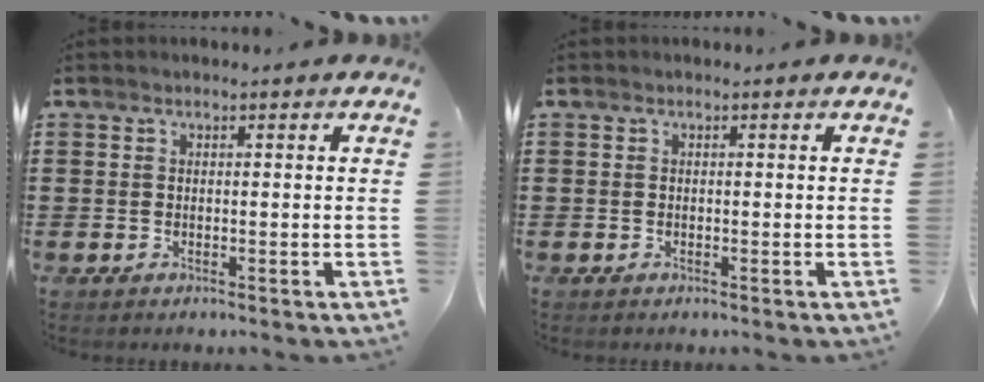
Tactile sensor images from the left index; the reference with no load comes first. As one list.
[{"total": 0.0}]